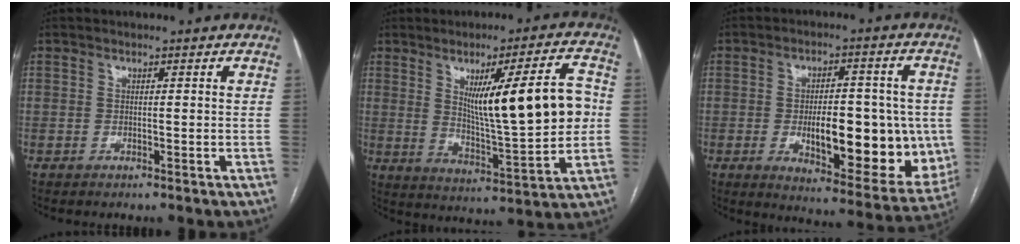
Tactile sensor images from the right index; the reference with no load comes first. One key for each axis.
{"total": 15.9, "fx": 2.5, "fy": 1.7, "fz": 15.6, "tx": -0.237, "ty": 0.003, "tz": 0.046}
{"total": 17.9, "fx": -2.4, "fy": 7.0, "fz": 16.3, "tx": -0.202, "ty": 0.004, "tz": -0.011}